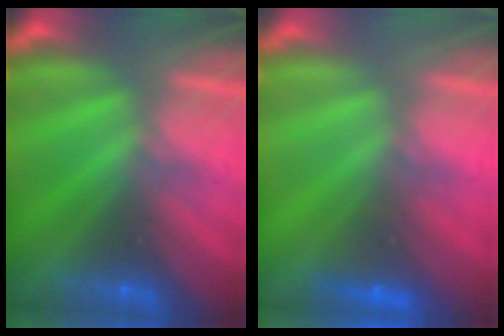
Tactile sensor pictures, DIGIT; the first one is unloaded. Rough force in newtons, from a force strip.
{"total": 2.0}